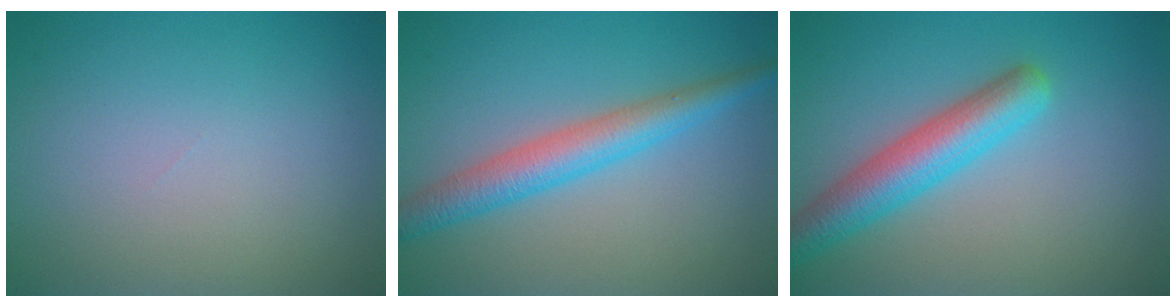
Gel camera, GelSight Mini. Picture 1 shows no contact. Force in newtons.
{"total": 4.2, "press": 4.2, "slide": 0.1}
{"total": 5.1, "press": 5.1, "slide": 0.3}